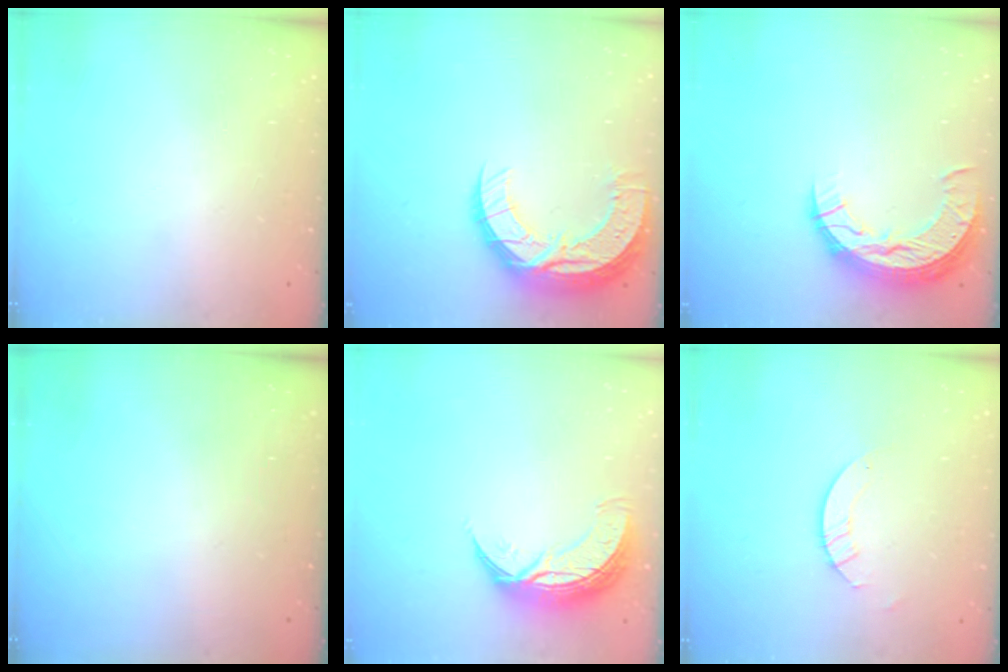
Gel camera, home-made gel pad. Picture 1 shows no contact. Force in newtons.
{"total": 15.3, "press": 15.3, "slide": 1.1}
{"total": 12.2, "press": 12.2, "slide": 0.9}
{"total": 0.0}
{"total": 10.3, "press": 10.2, "slide": 0.7}
{"total": 2.9, "press": 2.9, "slide": 0.3}